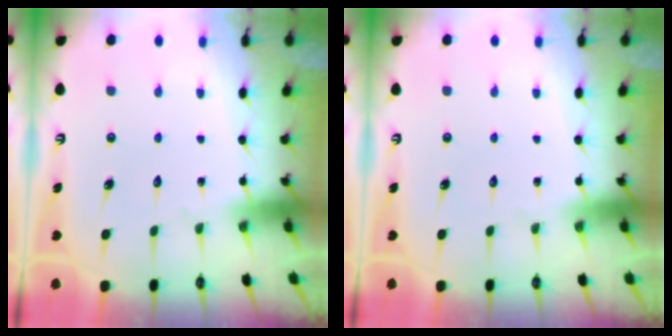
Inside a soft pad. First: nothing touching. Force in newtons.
{"total": 0.0}